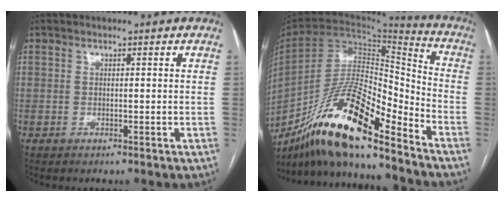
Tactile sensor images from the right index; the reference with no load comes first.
{"total": 20.8, "force": [-15.1, 3.4, 13.9], "torque": [-0.272, -0.006, -0.277]}